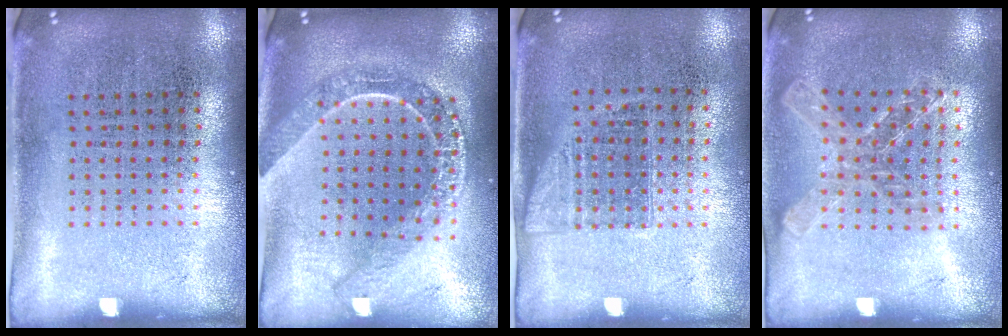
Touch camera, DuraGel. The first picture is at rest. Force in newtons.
{"total": 2.2, "press": 1.9, "slide": 1.1}
{"total": 0.9, "press": 0.8, "slide": 0.5}
{"total": 1.4, "press": 1.3, "slide": 0.4}